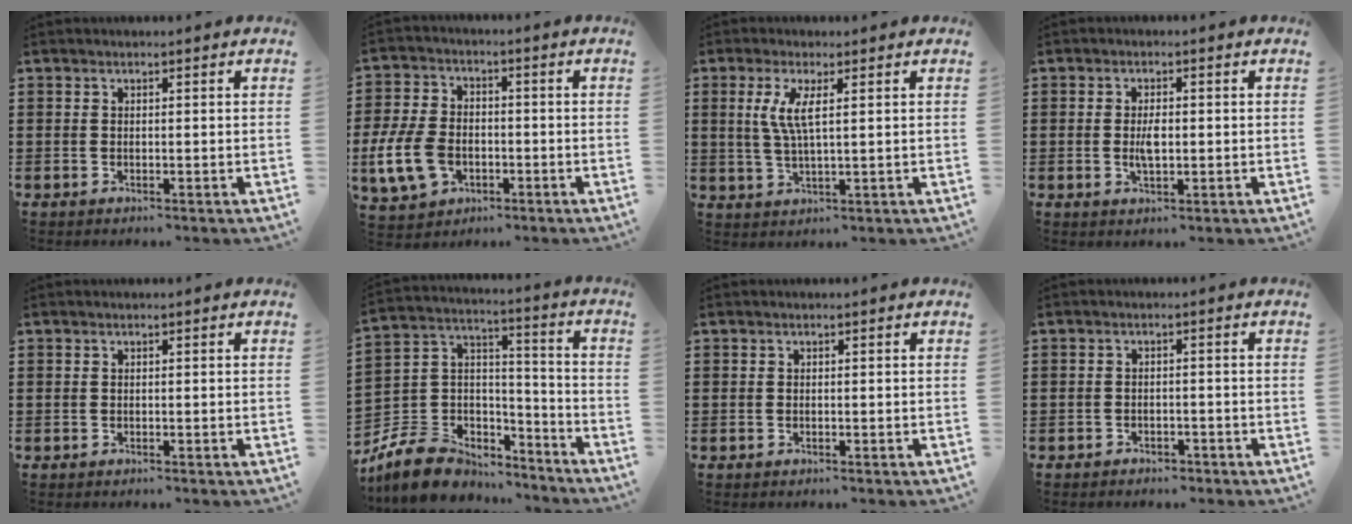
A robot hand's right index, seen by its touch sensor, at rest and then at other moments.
{"total": 8.7, "force": [-2.5, 6.0, 5.8], "torque": [-0.155, 0.002, -0.052]}
{"total": 5.0, "force": [1.3, 1.0, 4.7], "torque": [-0.103, -0.003, 0.017]}
{"total": 3.2, "force": [-0.1, 1.4, 2.9], "torque": [-0.062, 0.000, -0.006]}
{"total": 0.0}
{"total": 9.2, "force": [-7.1, 5.5, 2.0], "torque": [-0.075, 0.013, -0.139]}
{"total": 0.0}
{"total": 1.5, "force": [-1.4, 0.5, 0.0], "torque": [-0.006, 0.003, -0.032]}